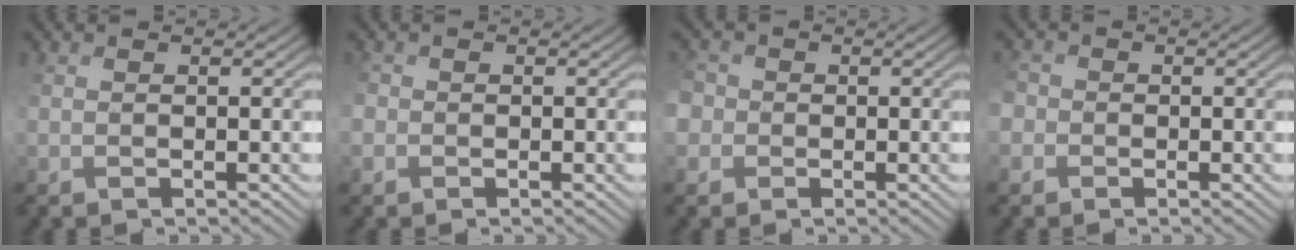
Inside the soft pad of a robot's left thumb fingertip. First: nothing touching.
{"total": 1.4, "force": [-0.4, 1.3, 0.0], "torque": [-0.006, 0.004, -0.009]}
{"total": 4.2, "force": [-1.0, 3.9, 1.2], "torque": [-0.048, 0.007, -0.031]}
{"total": 2.6, "force": [-1.2, 2.2, 0.7], "torque": [-0.021, 0.005, -0.025]}